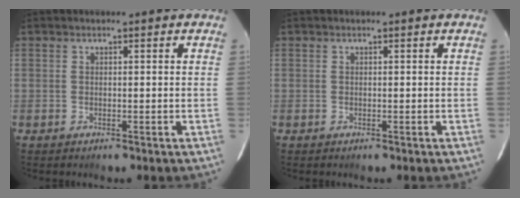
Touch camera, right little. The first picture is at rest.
{"total": 0.0}